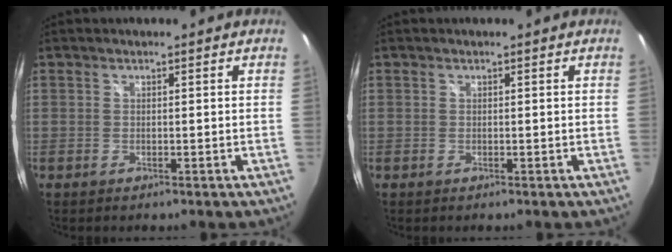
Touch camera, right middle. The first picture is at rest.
{"total": 0.0}